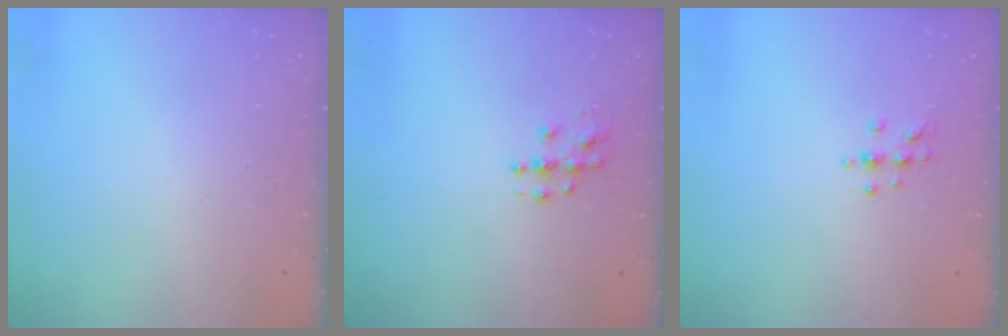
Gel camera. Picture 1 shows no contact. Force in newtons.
{"total": 6.1, "press": 6.1, "slide": 0.3}
{"total": 6.3, "press": 6.2, "slide": 0.7}